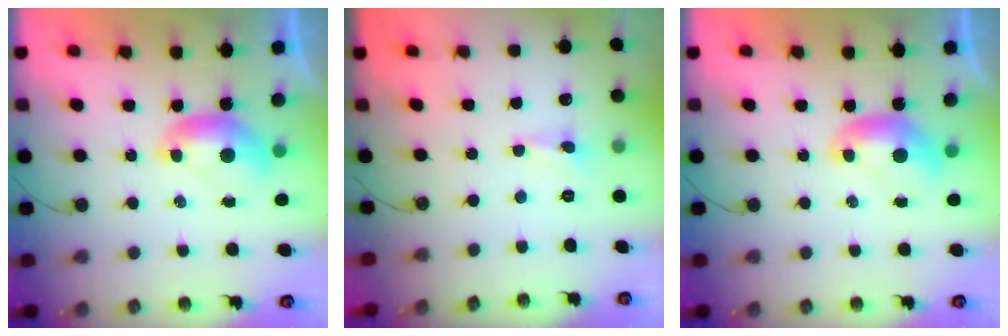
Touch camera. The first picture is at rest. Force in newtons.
{"total": 0.9, "press": 0.8, "slide": 0.2}
{"total": 0.0}